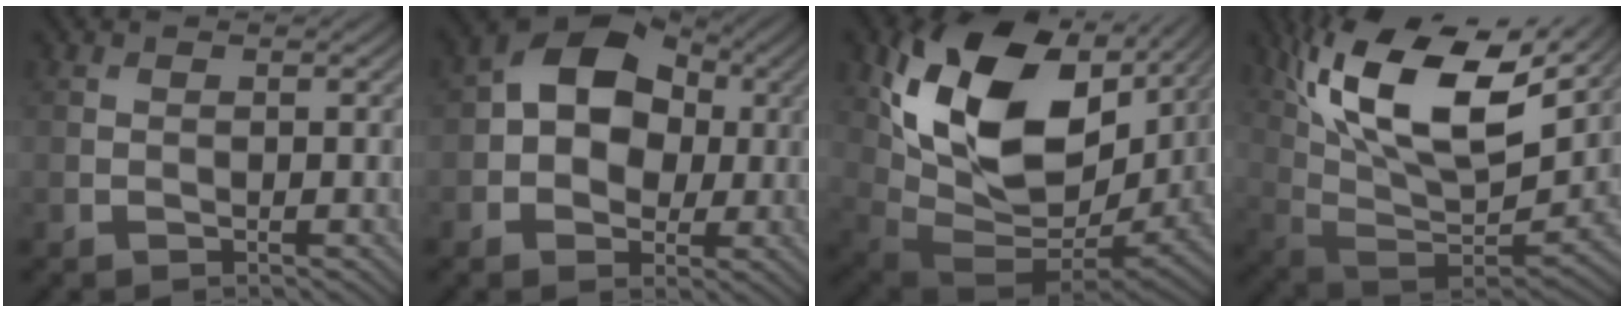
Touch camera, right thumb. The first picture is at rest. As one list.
[{"total": 9.3, "force": [1.1, 6.9, 6.1], "torque": [-0.098, 0.012, -0.002]}, {"total": 17.8, "force": [5.8, 11.1, 12.6], "torque": [-0.264, -0.015, 0.124]}, {"total": 17.9, "force": [8.9, 7.7, 13.5], "torque": [-0.285, 0.017, 0.166]}]